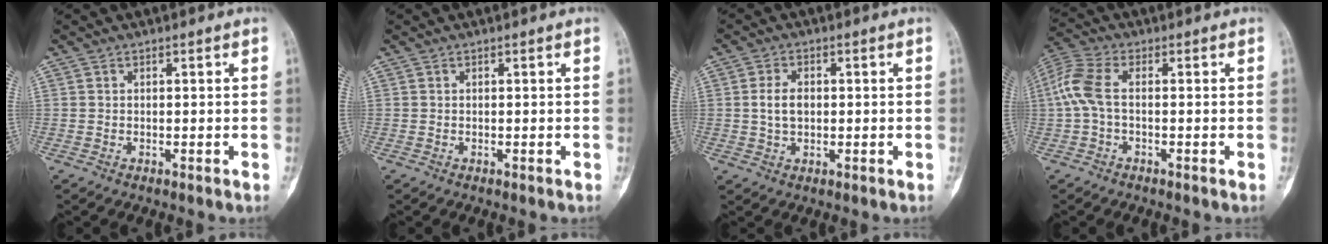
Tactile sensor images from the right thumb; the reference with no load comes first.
{"total": 0.0}
{"total": 4.3, "force": [0.2, 2.8, 3.3], "torque": [-0.058, 0.006, 0.001]}
{"total": 6.8, "force": [-0.4, 3.3, 6.0], "torque": [-0.152, 0.022, -0.017]}